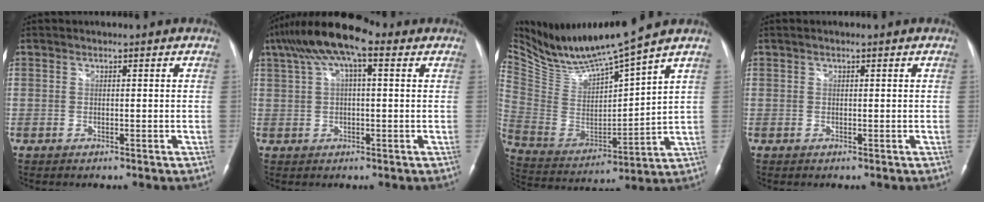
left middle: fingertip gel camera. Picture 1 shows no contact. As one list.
[{"total": 10.7, "force": [5.6, 3.1, 8.6], "torque": [-0.166, 0.045, 0.092]}, {"total": 14.3, "force": [13.1, -0.8, 5.7], "torque": [-0.120, -0.021, 0.254]}, {"total": 0.0}]